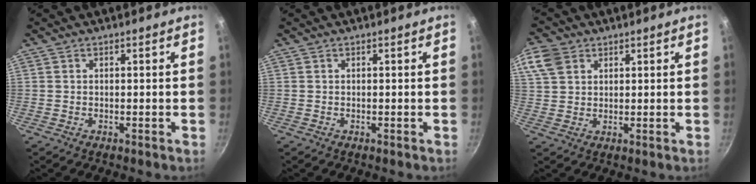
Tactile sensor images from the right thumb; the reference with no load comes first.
{"total": 0.0}
{"total": 7.6, "force": [3.6, 5.6, 3.7], "torque": [-0.066, 0.000, 0.066]}